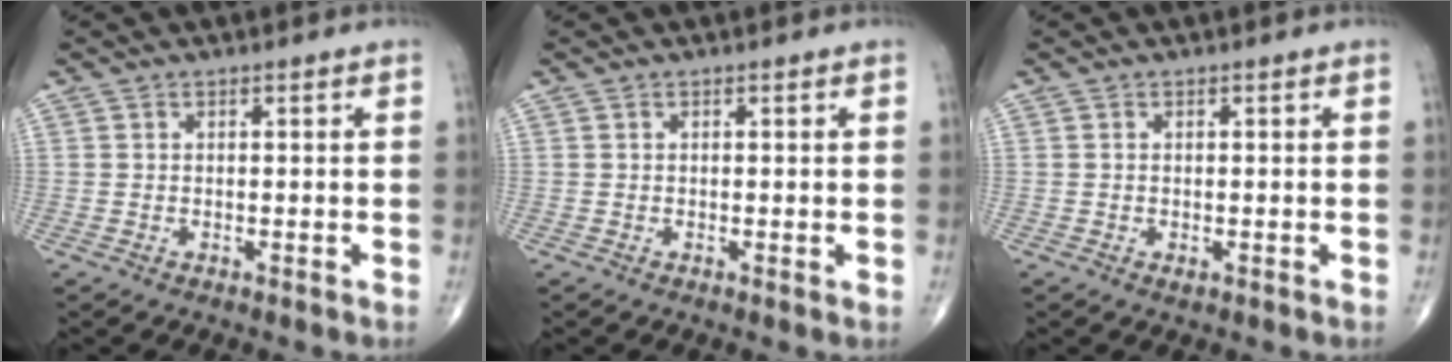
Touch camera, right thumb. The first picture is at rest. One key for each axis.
{"total": 0.0}
{"total": 0.5, "fx": -0.1, "fy": 0.3, "fz": 0.4, "tx": -0.007, "ty": 0.001, "tz": 0.000}